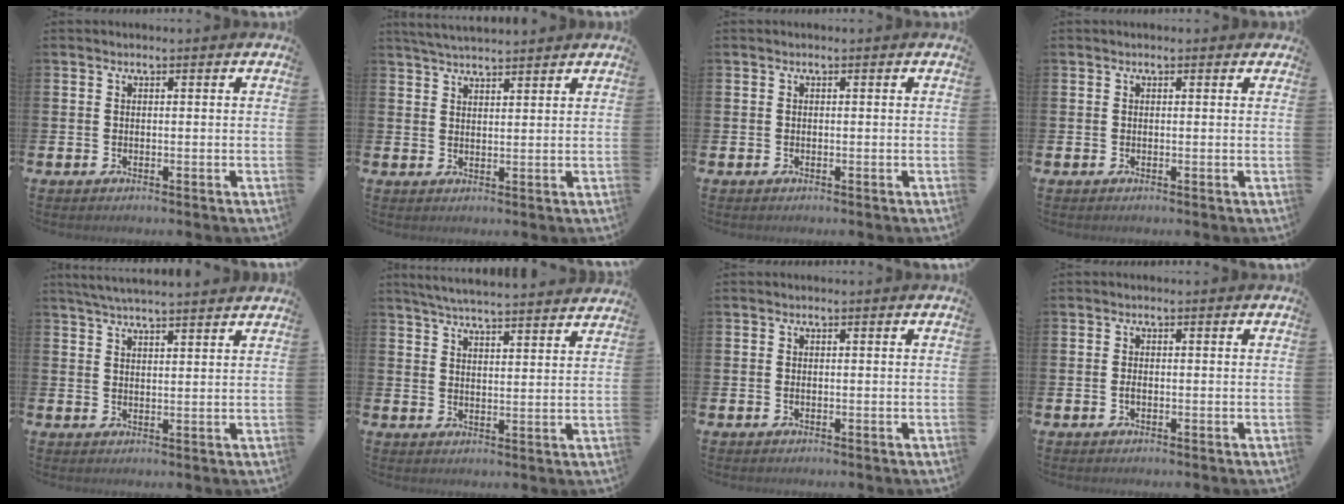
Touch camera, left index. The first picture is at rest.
{"total": 3.7, "force": [3.6, 0.3, 0.7], "torque": [-0.021, -0.014, 0.067]}
{"total": 0.0}
{"total": 0.0}
{"total": 4.3, "force": [4.1, 0.0, 1.0], "torque": [-0.028, -0.014, 0.075]}
{"total": 5.4, "force": [5.3, -0.1, 0.9], "torque": [-0.031, -0.033, 0.094]}
{"total": 0.0}
{"total": 1.0, "force": [-0.3, 0.5, 0.8], "torque": [-0.010, 0.000, -0.007]}